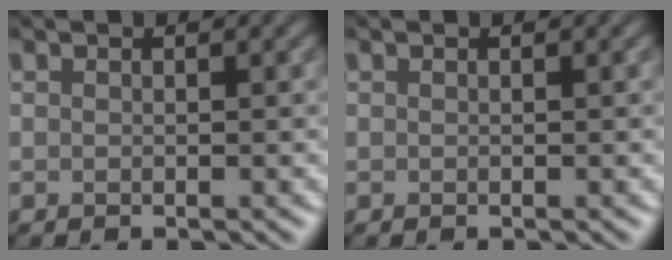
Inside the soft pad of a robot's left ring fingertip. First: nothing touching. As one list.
[{"total": 0.0}]